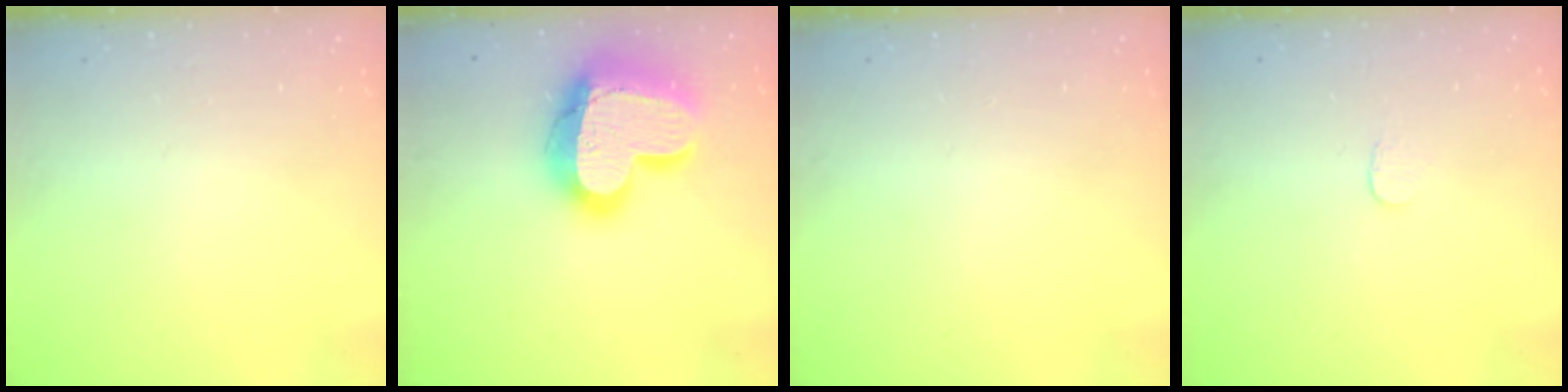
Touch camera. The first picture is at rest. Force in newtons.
{"total": 23.4, "press": 23.3, "slide": 1.9}
{"total": 0.0}
{"total": 3.0, "press": 3.0, "slide": 0.2}